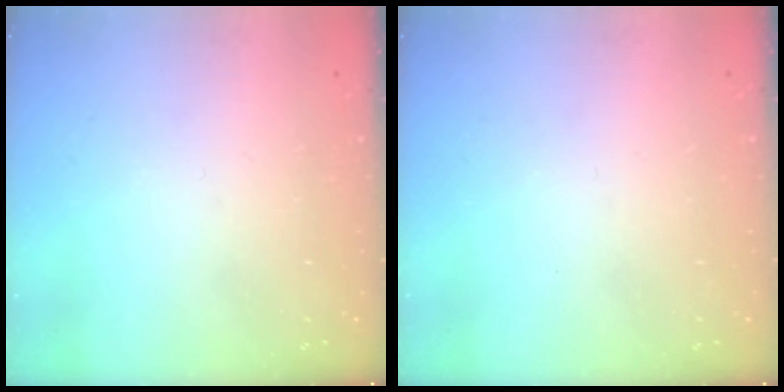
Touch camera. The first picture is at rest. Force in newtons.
{"total": 0.0}